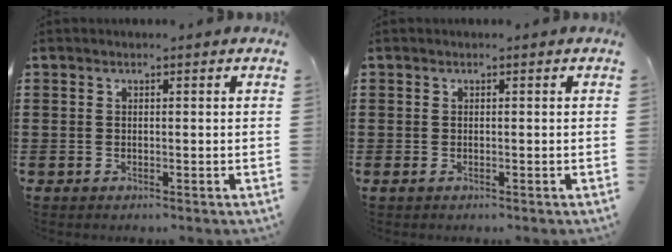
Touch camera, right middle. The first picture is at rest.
{"total": 0.0}